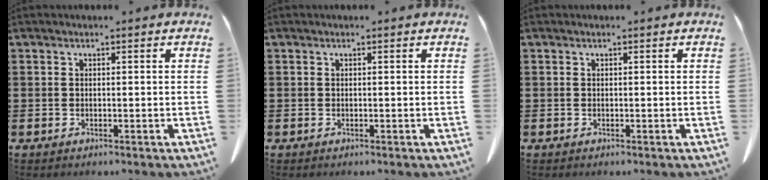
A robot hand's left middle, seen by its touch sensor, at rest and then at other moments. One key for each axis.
{"total": 0.0}
{"total": 0.0}